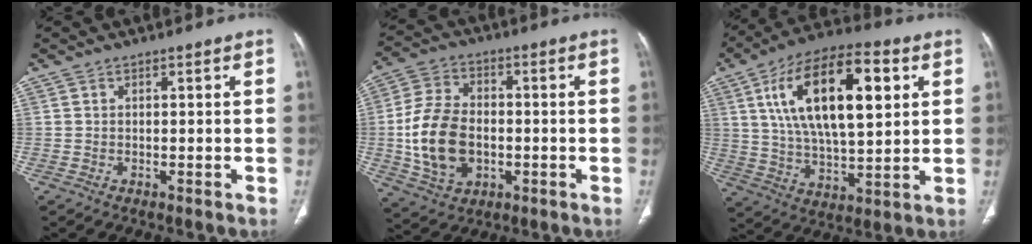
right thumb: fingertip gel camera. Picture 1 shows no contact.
{"total": 14.6, "force": [-1.8, 10.0, 10.4], "torque": [-0.190, 0.013, -0.025]}
{"total": 22.7, "force": [6.9, 10.1, 19.2], "torque": [-0.314, -0.004, 0.112]}